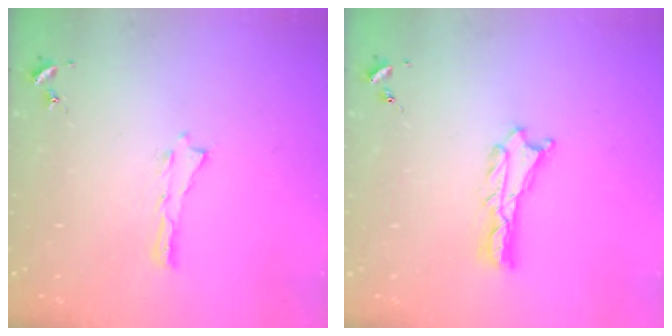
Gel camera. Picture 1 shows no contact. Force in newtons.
{"total": 1.3, "press": 1.3, "slide": 0.1}